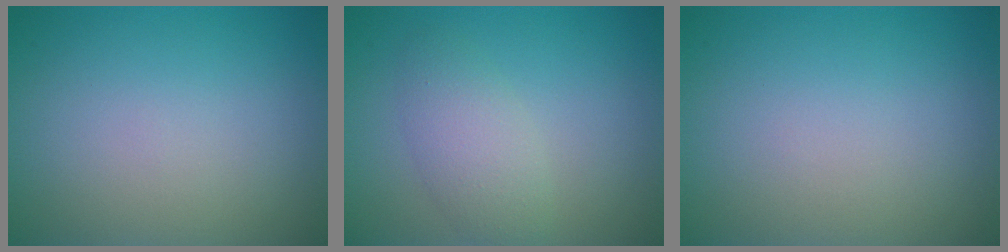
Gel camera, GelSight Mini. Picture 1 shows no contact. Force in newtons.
{"total": 2.9, "press": 2.9, "slide": 0.2}
{"total": 0.0}